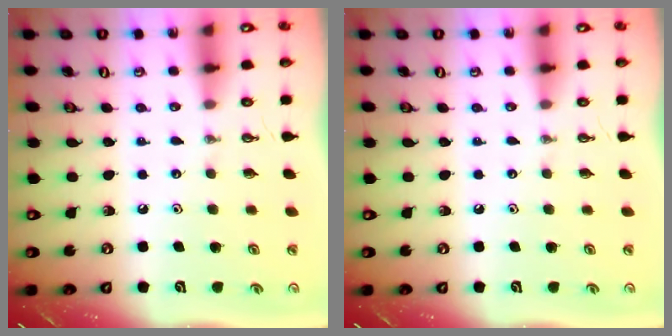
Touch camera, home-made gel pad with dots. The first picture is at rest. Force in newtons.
{"total": 0.0}